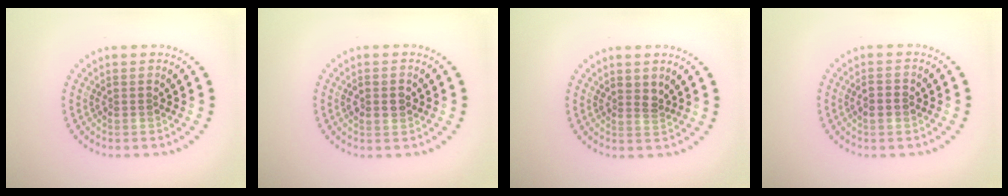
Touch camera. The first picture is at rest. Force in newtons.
{"total": 1.5, "press": 1.5, "slide": 0.1}
{"total": 1.1, "press": 1.0, "slide": 0.4}
{"total": 1.3, "press": 1.2, "slide": 0.2}